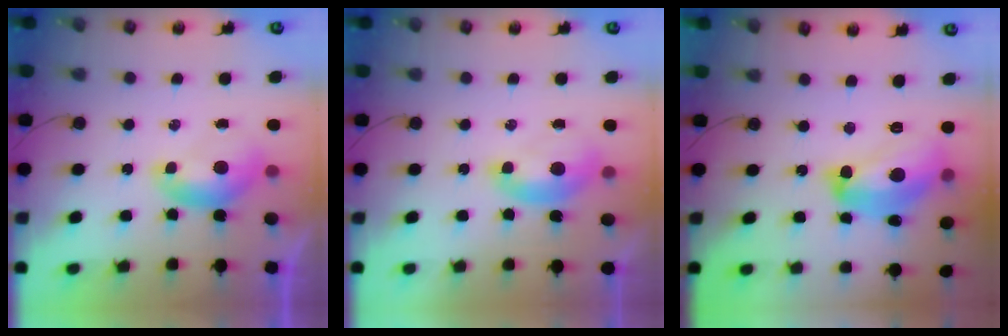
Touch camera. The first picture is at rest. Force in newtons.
{"total": 1.7, "press": 1.6, "slide": 0.7}
{"total": 13.2, "press": 13.1, "slide": 1.0}